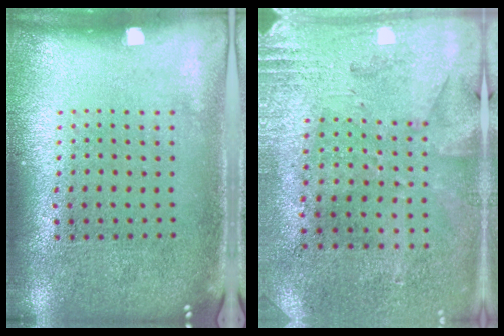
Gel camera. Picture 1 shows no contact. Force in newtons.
{"total": 2.7, "press": 2.3, "slide": 1.5}